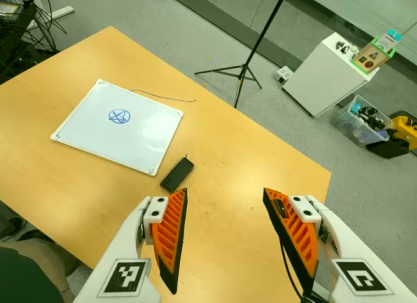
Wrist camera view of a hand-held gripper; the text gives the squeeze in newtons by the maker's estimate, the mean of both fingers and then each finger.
{"total": 0.0}